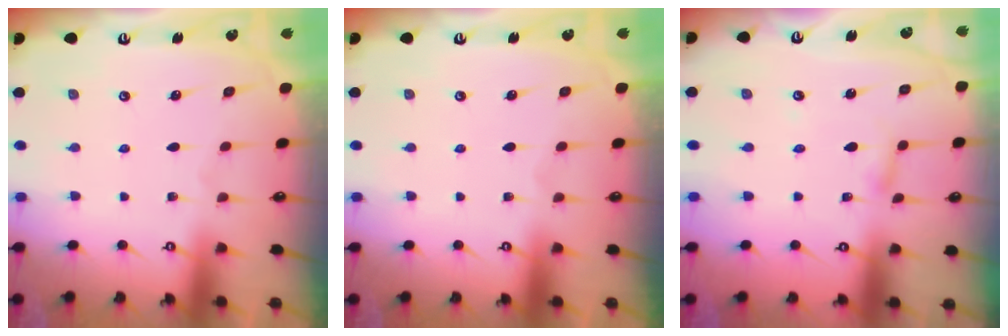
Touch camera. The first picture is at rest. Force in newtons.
{"total": 0.0}
{"total": 3.4, "press": 3.4, "slide": 0.3}